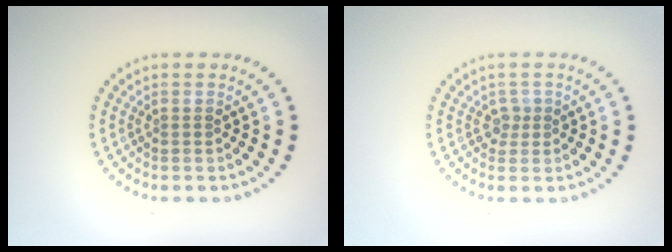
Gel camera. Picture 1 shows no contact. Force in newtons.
{"total": 1.2, "press": 0.9, "slide": 0.8}